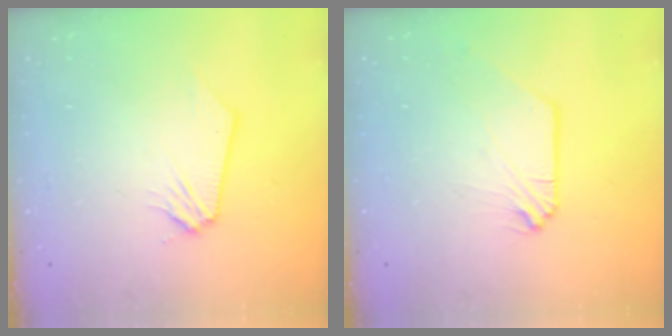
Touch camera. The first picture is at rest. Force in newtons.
{"total": 0.0}